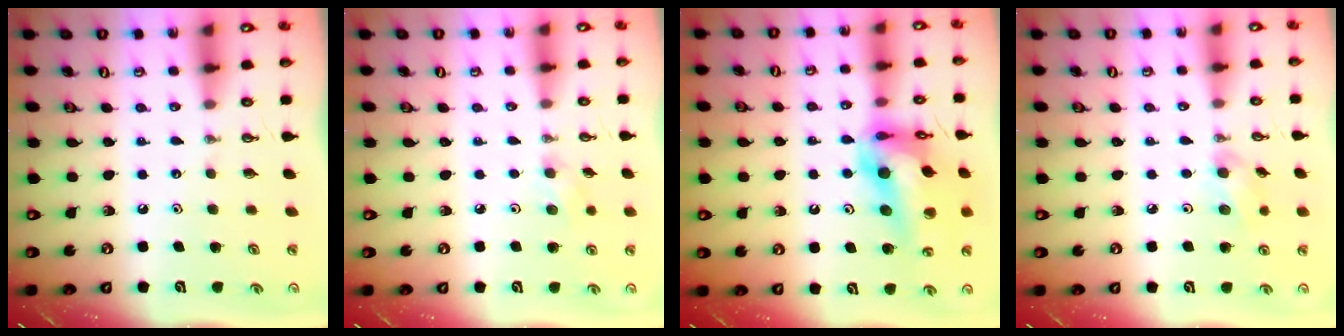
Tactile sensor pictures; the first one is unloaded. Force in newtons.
{"total": 5.6, "press": 5.2, "slide": 1.9}
{"total": 20.8, "press": 20.6, "slide": 2.3}
{"total": 7.8, "press": 7.4, "slide": 2.5}